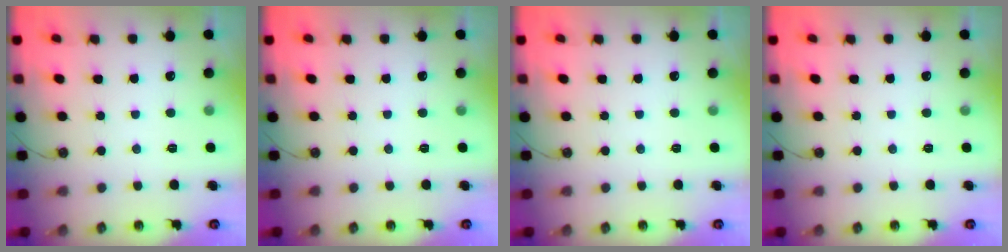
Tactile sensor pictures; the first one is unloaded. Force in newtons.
{"total": 0.0}
{"total": 0.0}
{"total": 0.0}